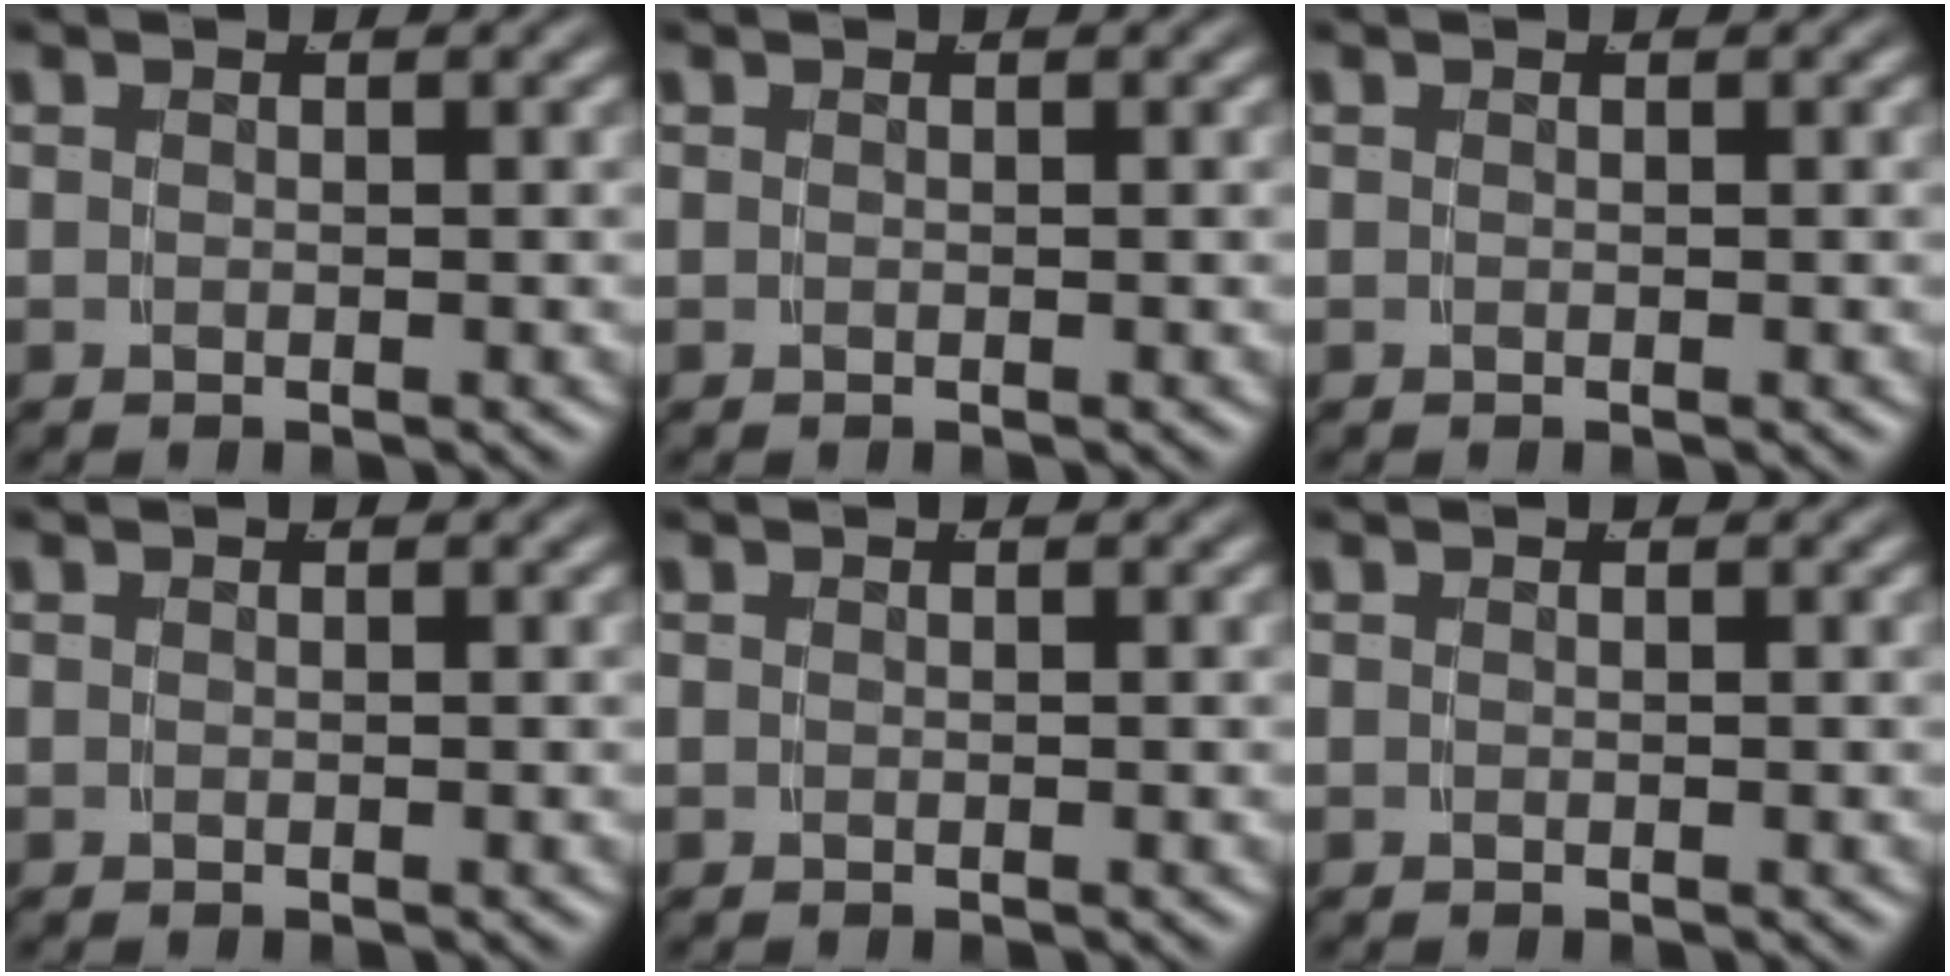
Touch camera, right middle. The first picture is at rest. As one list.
[{"total": 0.0}, {"total": 0.0}, {"total": 0.0}, {"total": 0.0}, {"total": 0.0}]